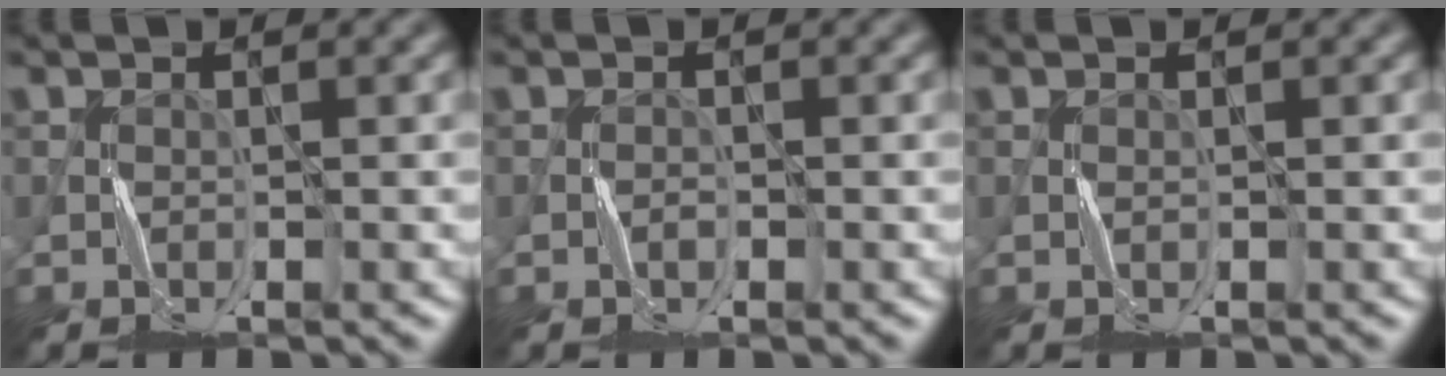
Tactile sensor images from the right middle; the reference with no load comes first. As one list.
[{"total": 0.6, "force": [-0.5, 0.2, 0.3], "torque": [-0.005, 0.002, -0.009]}, {"total": 0.0}]